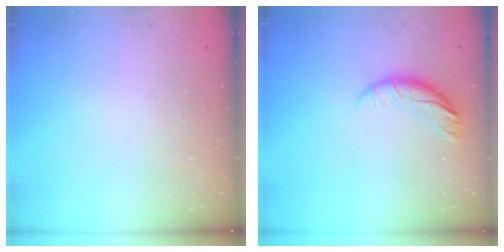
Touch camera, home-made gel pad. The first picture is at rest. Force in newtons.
{"total": 9.4, "press": 9.4, "slide": 1.1}